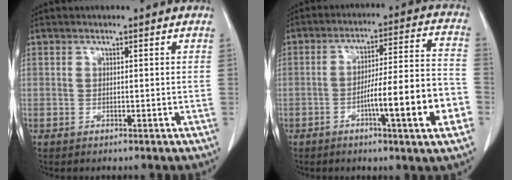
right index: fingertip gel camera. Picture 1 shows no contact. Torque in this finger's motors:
{"motor_torque": [1.22, -0.92, 0.66, 0.12]}